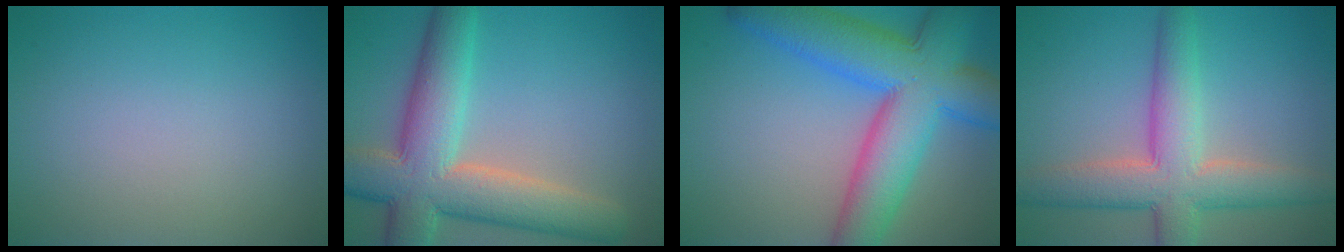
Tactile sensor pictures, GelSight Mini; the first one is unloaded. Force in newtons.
{"total": 10.2, "press": 10.2, "slide": 0.9}
{"total": 11.8, "press": 11.8, "slide": 0.3}
{"total": 7.4, "press": 7.4, "slide": 0.4}